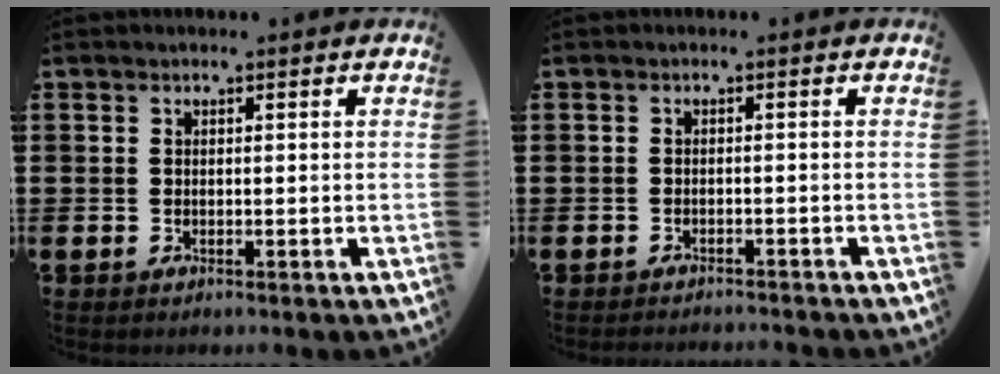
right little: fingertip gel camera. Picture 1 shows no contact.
{"total": 1.0, "force": [-1.0, -0.1, 0.0], "torque": [-0.002, 0.000, -0.021]}